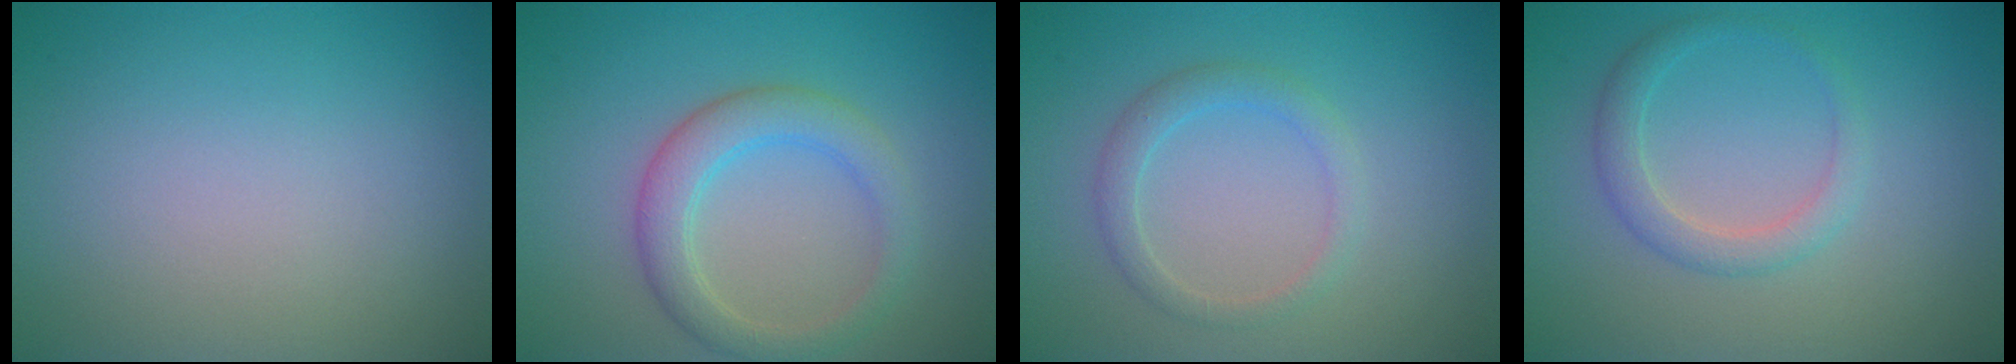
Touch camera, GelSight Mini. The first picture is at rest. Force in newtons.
{"total": 3.6, "press": 3.6, "slide": 0.0}
{"total": 2.0, "press": 2.0, "slide": 0.3}
{"total": 2.2, "press": 2.2, "slide": 0.2}